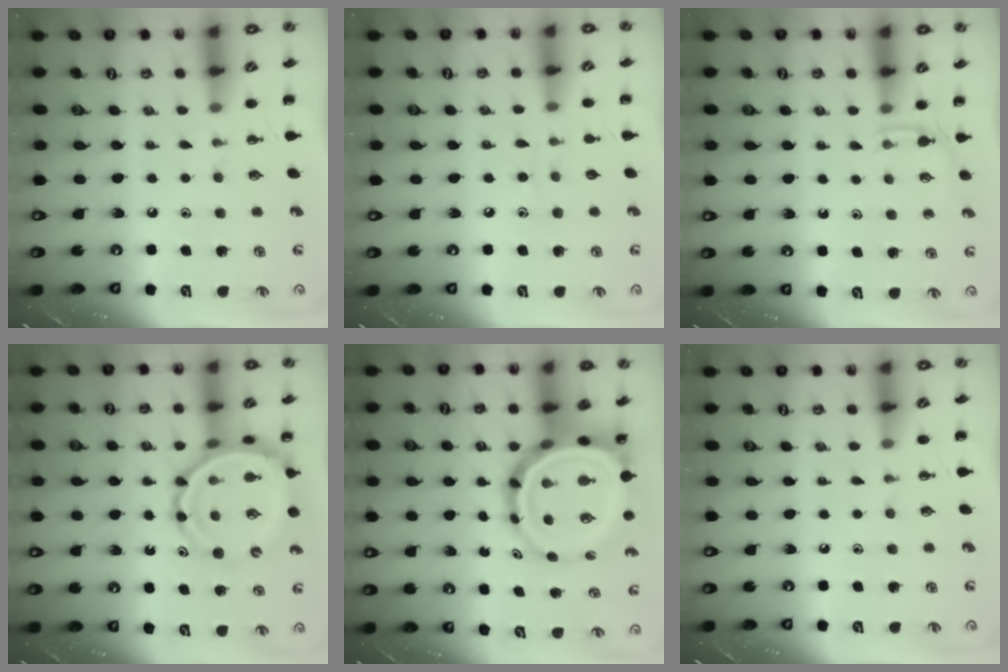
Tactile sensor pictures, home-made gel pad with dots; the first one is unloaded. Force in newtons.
{"total": 4.2, "press": 3.8, "slide": 1.7}
{"total": 3.3, "press": 3.1, "slide": 1.1}
{"total": 10.7, "press": 10.1, "slide": 3.4}
{"total": 14.2, "press": 13.5, "slide": 4.4}
{"total": 0.0}